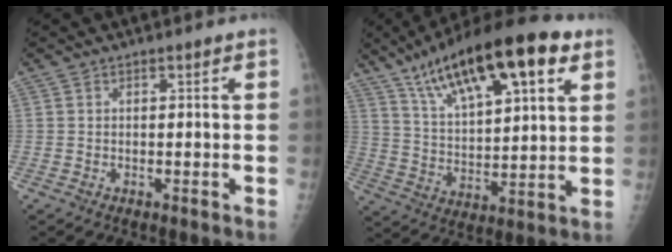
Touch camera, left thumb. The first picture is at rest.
{"total": 22.9, "force": [12.5, 7.6, 17.6], "torque": [-0.270, -0.026, 0.214]}